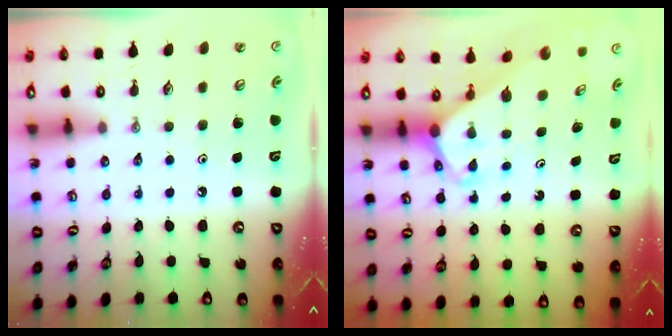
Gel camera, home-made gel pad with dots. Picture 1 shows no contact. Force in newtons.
{"total": 2.5, "press": 2.5, "slide": 0.1}